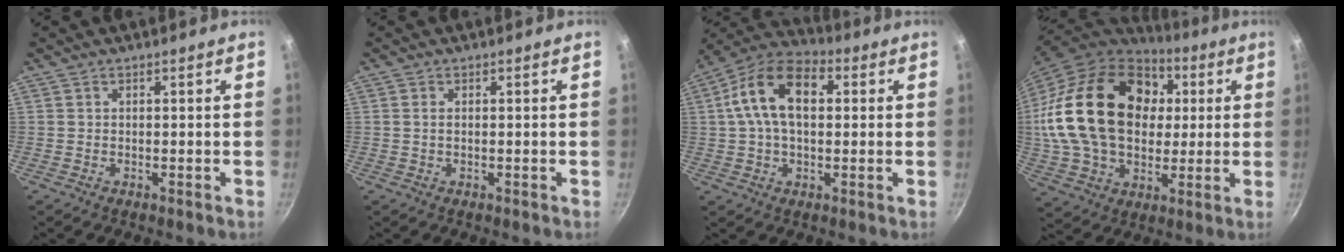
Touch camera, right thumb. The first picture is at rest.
{"total": 0.8, "force": [0.2, 0.3, 0.7], "torque": [-0.015, 0.000, 0.002]}
{"total": 14.6, "force": [2.6, 8.8, 11.3], "torque": [-0.181, 0.025, 0.027]}
{"total": 29.7, "force": [4.9, 20.7, 20.8], "torque": [-0.374, 0.019, 0.093]}